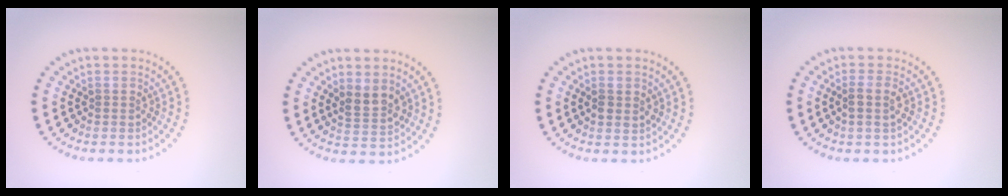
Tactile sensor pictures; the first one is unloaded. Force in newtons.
{"total": 2.4, "press": 2.2, "slide": 1.0}
{"total": 1.4, "press": 1.4, "slide": 0.3}
{"total": 1.8, "press": 1.5, "slide": 1.0}